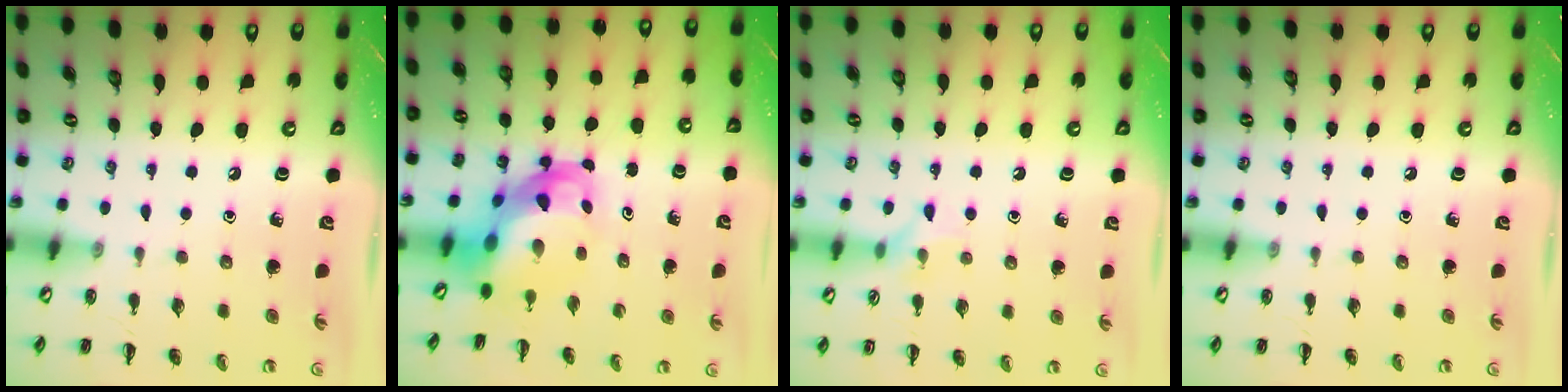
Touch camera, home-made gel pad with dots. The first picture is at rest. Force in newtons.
{"total": 6.3, "press": 6.0, "slide": 1.7}
{"total": 5.6, "press": 5.5, "slide": 0.6}
{"total": 0.0}